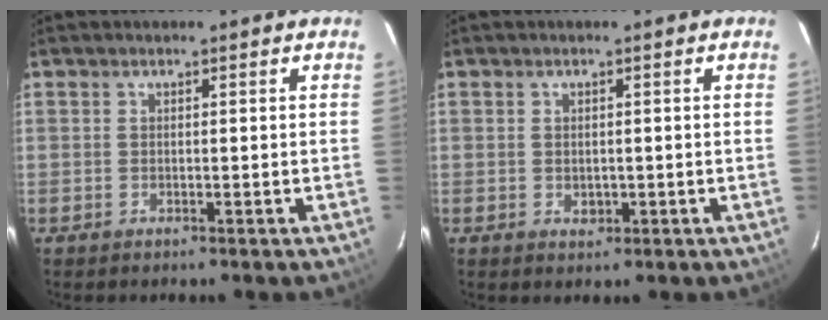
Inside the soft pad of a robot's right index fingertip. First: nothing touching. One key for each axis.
{"total": 1.6, "fx": -0.1, "fy": 1.4, "fz": 0.9, "tx": -0.013, "ty": 0.000, "tz": 0.003}